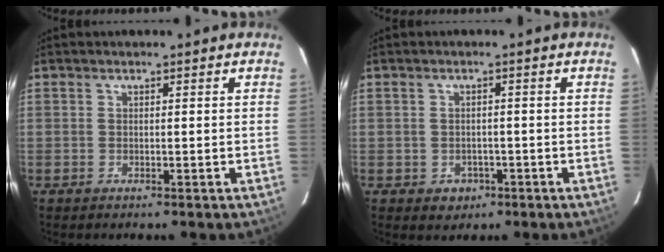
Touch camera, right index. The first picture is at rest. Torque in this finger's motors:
{"motor_torque": [-0.01, -0.02, 0.00, -0.03]}